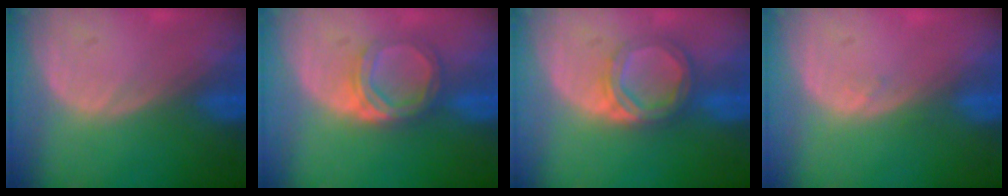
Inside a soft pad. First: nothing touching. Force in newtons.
{"total": 5.4, "press": 4.8, "slide": 2.5}
{"total": 5.2, "press": 5.0, "slide": 1.3}
{"total": 0.7, "press": 0.6, "slide": 0.3}